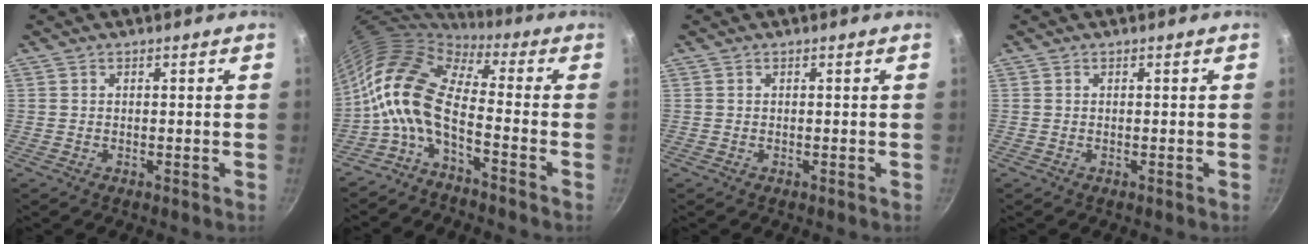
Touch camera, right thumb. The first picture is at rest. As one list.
[{"total": 11.5, "force": [-3.0, 4.8, 10.1], "torque": [-0.189, 0.033, -0.071]}, {"total": 0.0}, {"total": 0.0}]